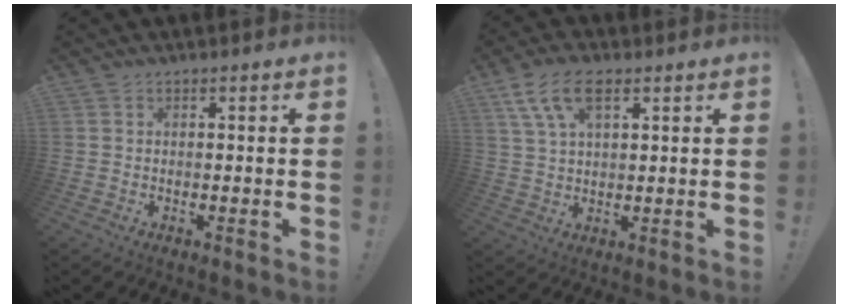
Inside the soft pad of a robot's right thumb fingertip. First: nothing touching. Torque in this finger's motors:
{"motor_torque": [-0.03, 0.85, 0.29, 0.15, 0.23]}